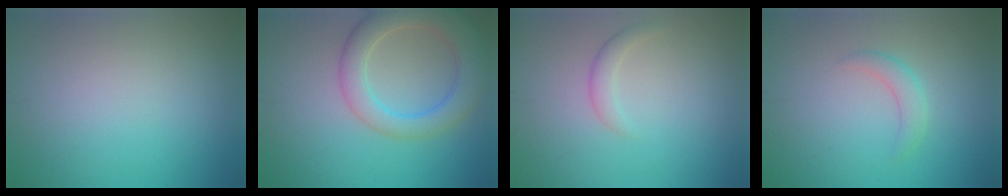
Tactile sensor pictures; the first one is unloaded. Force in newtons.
{"total": 6.1, "press": 6.1, "slide": 0.4}
{"total": 1.3, "press": 1.3, "slide": 0.1}
{"total": 1.8, "press": 1.8, "slide": 0.0}